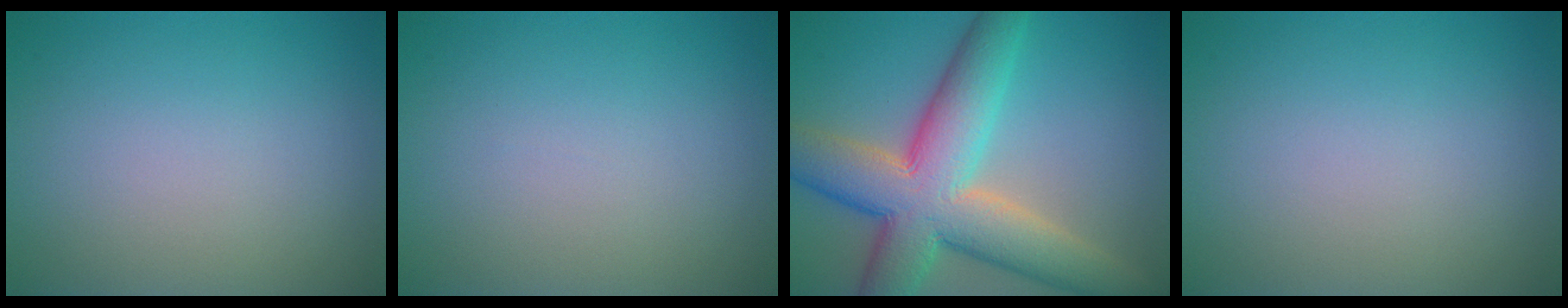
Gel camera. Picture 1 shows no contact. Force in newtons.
{"total": 0.0}
{"total": 11.3, "press": 11.3, "slide": 0.8}
{"total": 0.0}